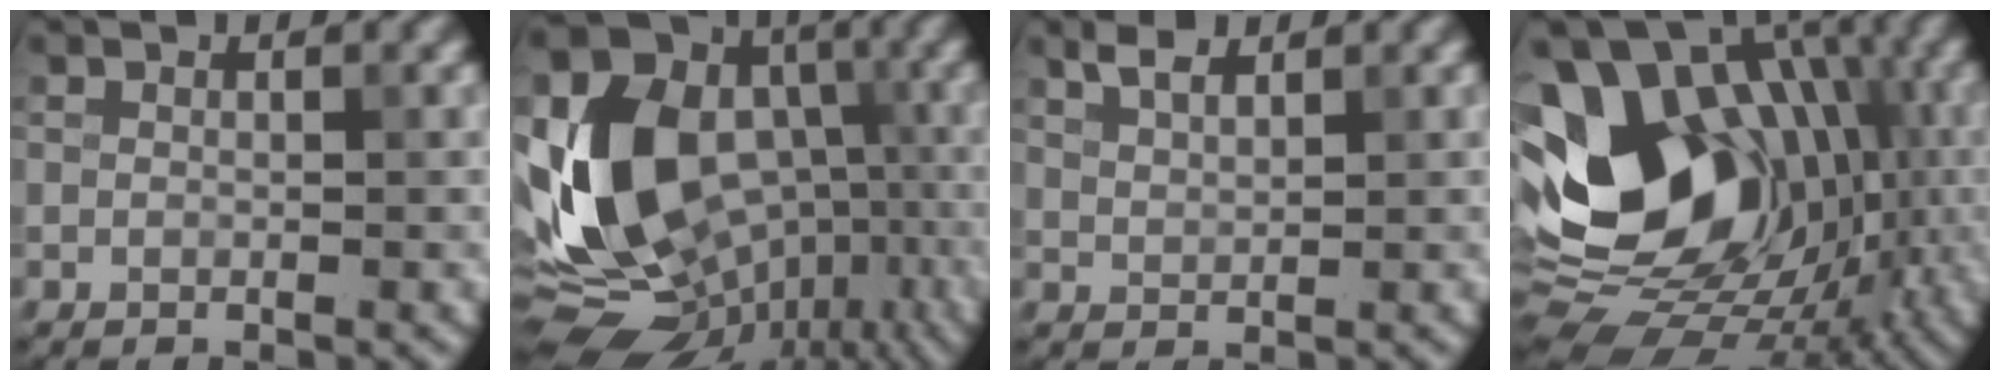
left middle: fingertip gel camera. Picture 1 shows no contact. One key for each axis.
{"total": 16.0, "fx": -2.4, "fy": 12.1, "fz": 10.2, "tx": -0.196, "ty": -0.001, "tz": -0.047}
{"total": 2.1, "fx": 1.7, "fy": 0.7, "fz": 1.0, "tx": -0.021, "ty": 0.003, "tz": 0.035}
{"total": 17.2, "fx": 0.4, "fy": 12.5, "fz": 11.9, "tx": -0.194, "ty": 0.021, "tz": -0.003}